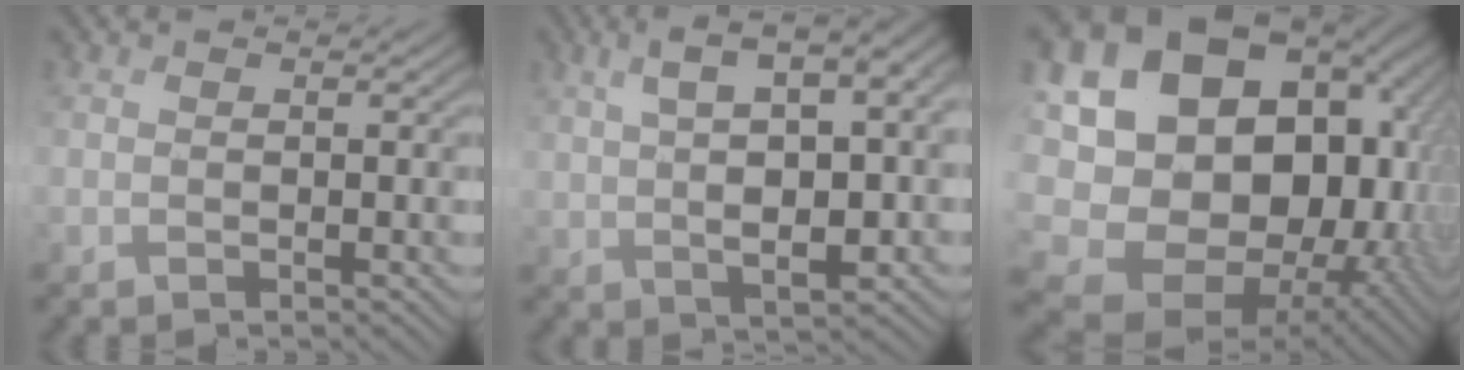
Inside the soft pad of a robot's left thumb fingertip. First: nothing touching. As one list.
[{"total": 11.3, "force": [2.1, 4.7, 10.1], "torque": [-0.187, 0.007, 0.038]}, {"total": 22.0, "force": [-2.6, 17.2, 13.4], "torque": [-0.254, -0.042, -0.041]}]